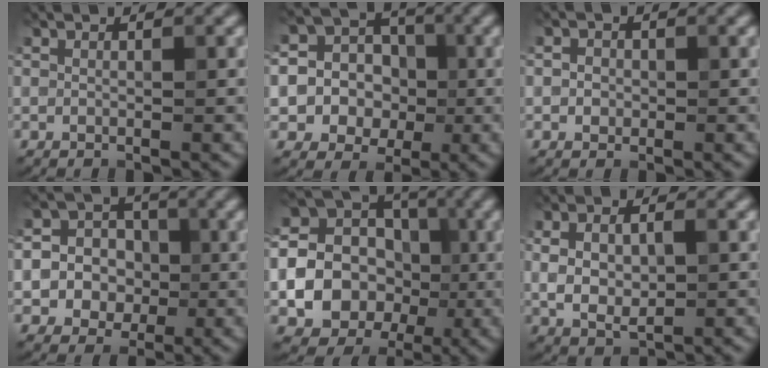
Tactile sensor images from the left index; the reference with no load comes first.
{"total": 10.5, "force": [-1.4, 9.7, 3.7], "torque": [-0.072, 0.008, -0.047]}
{"total": 1.3, "force": [-0.1, 1.2, 0.5], "torque": [0.000, -0.004, -0.006]}
{"total": 7.4, "force": [-1.1, 6.8, 2.6], "torque": [-0.033, 0.016, -0.046]}
{"total": 18.6, "force": [-1.7, 17.3, 6.6], "torque": [-0.140, 0.003, -0.059]}
{"total": 4.2, "force": [0.2, 2.7, 3.3], "torque": [-0.066, -0.001, 0.006]}